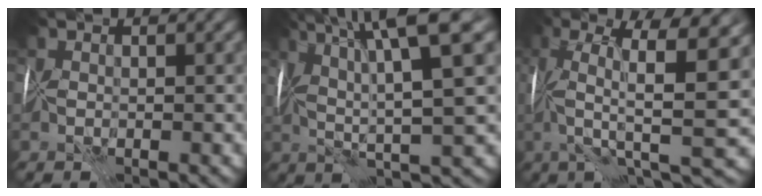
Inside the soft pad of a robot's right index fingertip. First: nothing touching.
{"total": 10.6, "force": [3.7, 1.6, 9.8], "torque": [-0.166, 0.018, 0.067]}
{"total": 10.9, "force": [1.4, 2.3, 10.5], "torque": [-0.178, 0.008, 0.026]}